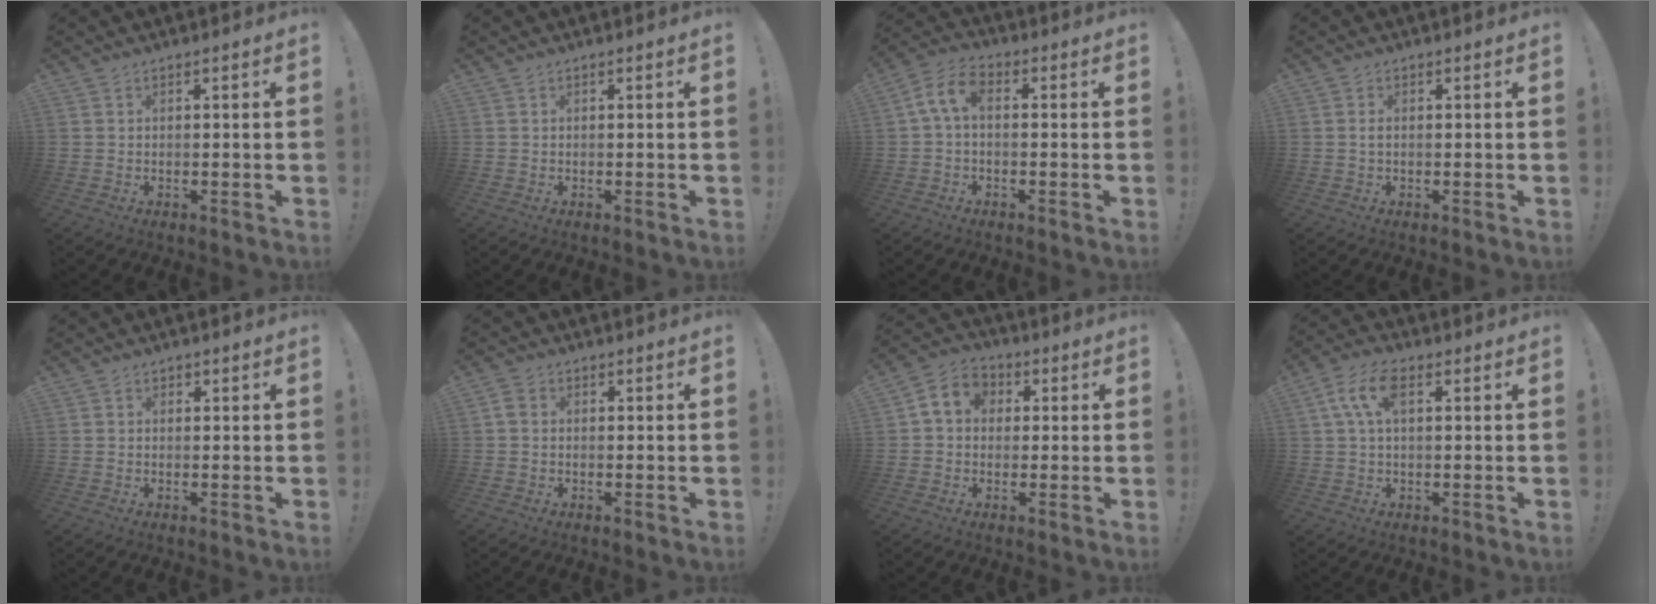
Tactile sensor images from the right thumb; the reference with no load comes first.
{"total": 0.0}
{"total": 7.5, "force": [0.9, 4.1, 6.2], "torque": [-0.137, 0.003, 0.018]}
{"total": 1.1, "force": [0.0, 0.3, 1.0], "torque": [-0.020, 0.002, 0.000]}
{"total": 0.7, "force": [0.1, 0.6, 0.2], "torque": [0.003, -0.002, 0.002]}
{"total": 2.1, "force": [-0.1, 1.7, 1.2], "torque": [-0.021, 0.007, -0.002]}
{"total": 7.3, "force": [1.0, 6.2, 3.8], "torque": [-0.056, 0.009, 0.023]}
{"total": 8.2, "force": [2.1, 3.9, 6.9], "torque": [-0.138, 0.006, 0.038]}